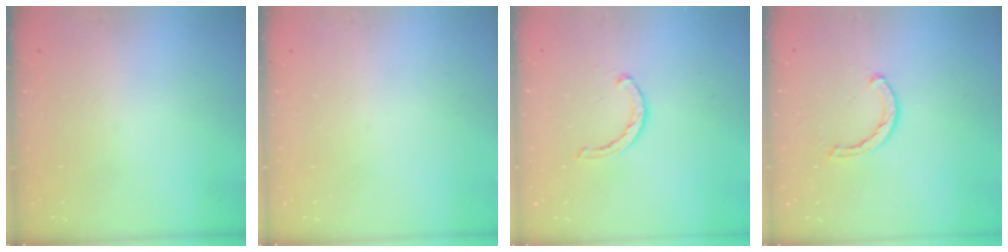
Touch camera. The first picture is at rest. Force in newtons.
{"total": 0.0}
{"total": 2.7, "press": 2.7, "slide": 0.4}
{"total": 2.1, "press": 2.1, "slide": 0.1}